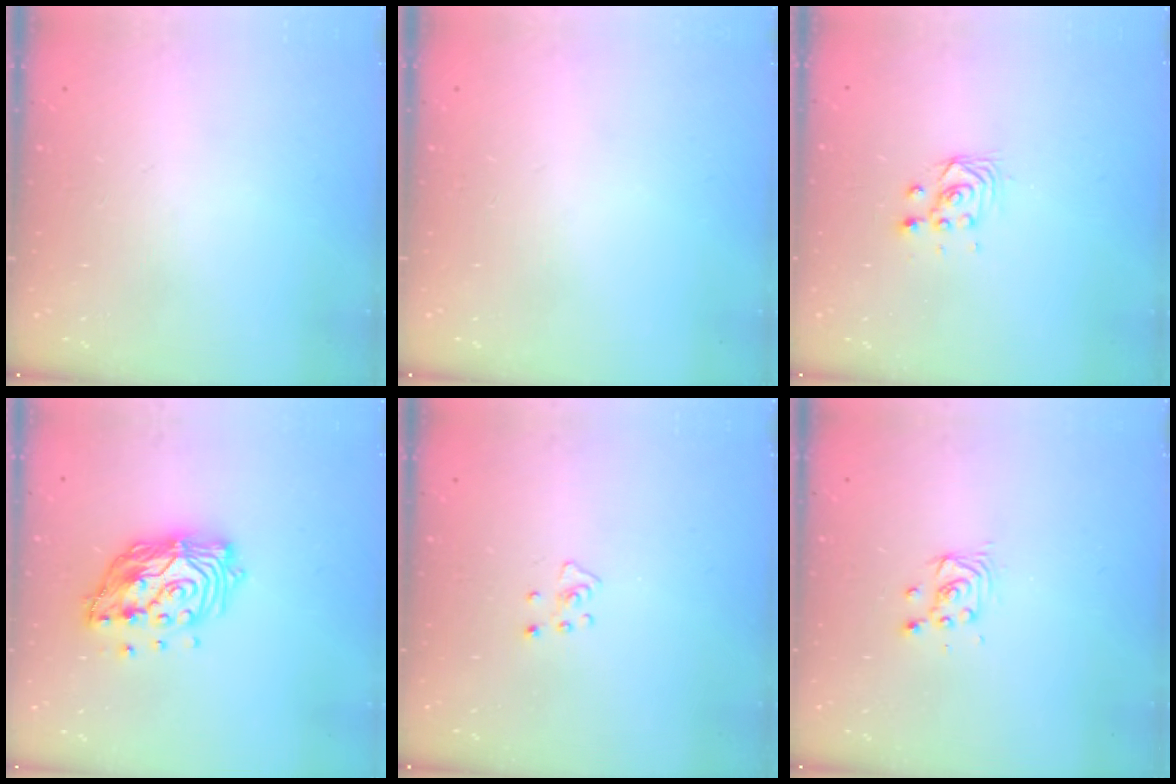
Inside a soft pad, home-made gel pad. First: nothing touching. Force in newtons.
{"total": 0.0}
{"total": 3.0, "press": 3.0, "slide": 0.1}
{"total": 14.9, "press": 14.9, "slide": 1.3}
{"total": 4.1, "press": 4.0, "slide": 0.5}
{"total": 3.4, "press": 3.4, "slide": 0.4}